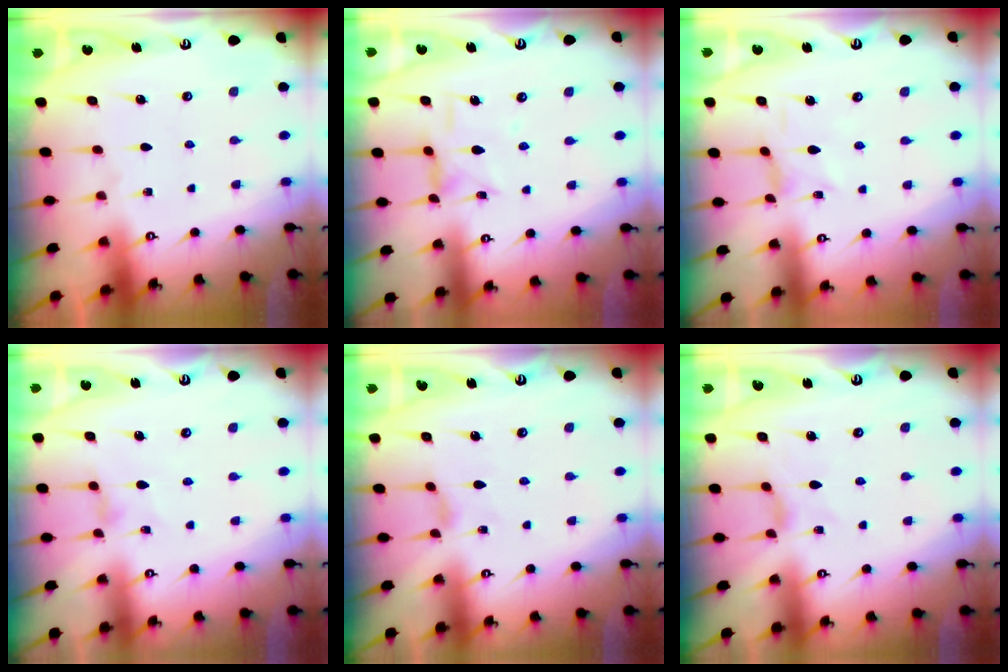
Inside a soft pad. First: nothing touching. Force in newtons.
{"total": 4.4, "press": 4.4, "slide": 0.3}
{"total": 0.6, "press": 0.6, "slide": 0.1}
{"total": 2.0, "press": 2.0, "slide": 0.4}
{"total": 1.9, "press": 1.9, "slide": 0.4}
{"total": 1.7, "press": 1.6, "slide": 0.4}